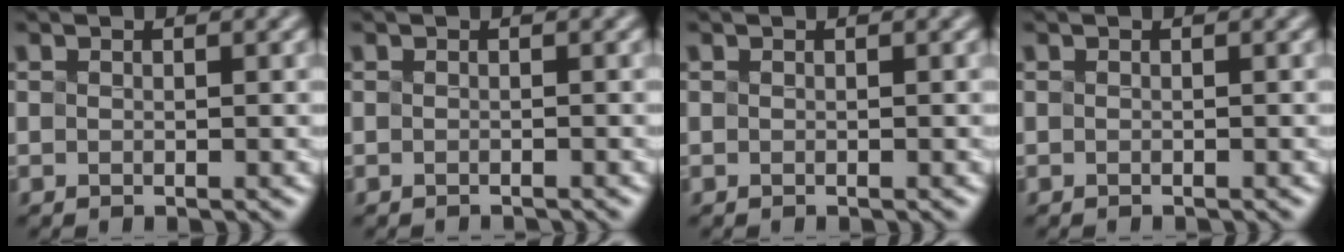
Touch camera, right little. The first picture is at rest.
{"total": 1.2, "force": [-1.2, 0.0, 0.2], "torque": [0.008, -0.009, -0.017]}
{"total": 0.0}
{"total": 0.6, "force": [-0.6, 0.0, 0.2], "torque": [0.005, -0.008, -0.011]}